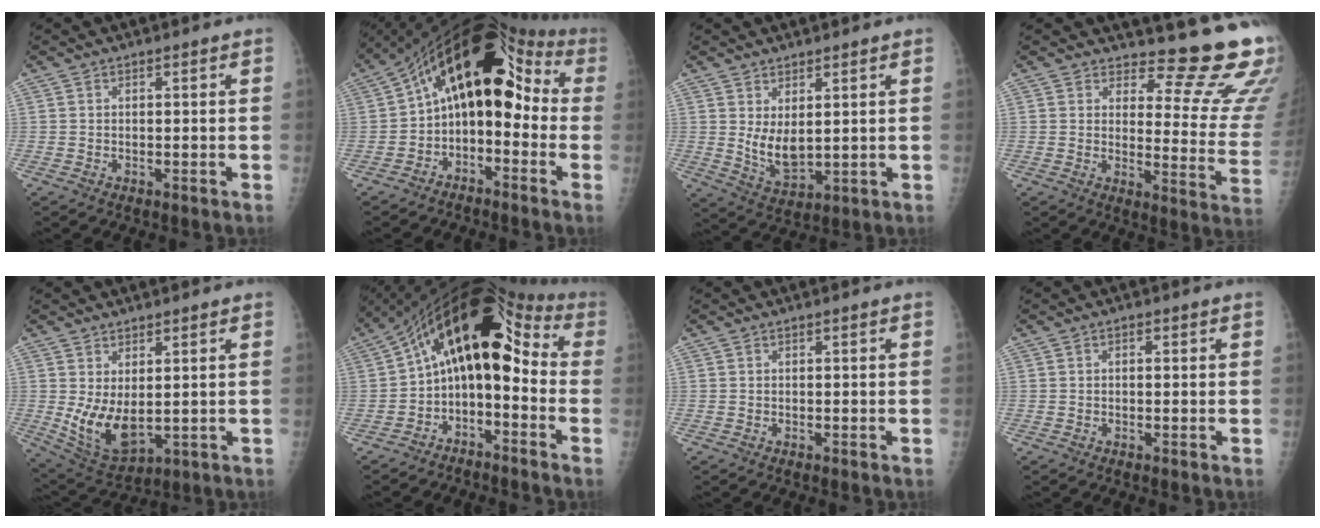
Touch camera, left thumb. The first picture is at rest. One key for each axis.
{"total": 16.2, "fx": 0.1, "fy": 9.7, "fz": 13.0, "tx": -0.157, "ty": 0.079, "tz": -0.008}
{"total": 6.5, "fx": 1.8, "fy": 3.5, "fz": 5.2, "tx": -0.079, "ty": -0.027, "tz": 0.047}
{"total": 15.1, "fx": 14.1, "fy": 2.9, "fz": 4.5, "tx": -0.018, "ty": -0.172, "tz": 0.150}
{"total": 9.2, "fx": 0.9, "fy": 5.2, "fz": 7.5, "tx": -0.124, "ty": -0.024, "tz": 0.039}
{"total": 14.9, "fx": -1.0, "fy": 8.5, "fz": 12.2, "tx": -0.155, "ty": 0.094, "tz": -0.024}
{"total": 0.0}
{"total": 0.7, "fx": 0.1, "fy": 0.4, "fz": 0.6, "tx": -0.009, "ty": 0.000, "tz": 0.001}